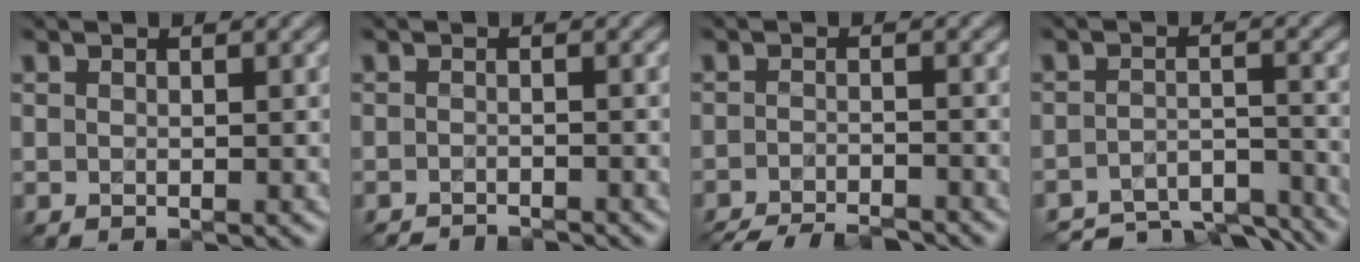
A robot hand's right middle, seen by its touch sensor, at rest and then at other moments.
{"total": 2.6, "force": [-2.5, 0.2, 0.4], "torque": [0.008, -0.010, -0.040]}
{"total": 6.8, "force": [-6.3, 1.1, 2.5], "torque": [-0.036, -0.016, -0.096]}
{"total": 8.6, "force": [-7.9, 2.2, 2.6], "torque": [-0.034, -0.014, -0.112]}